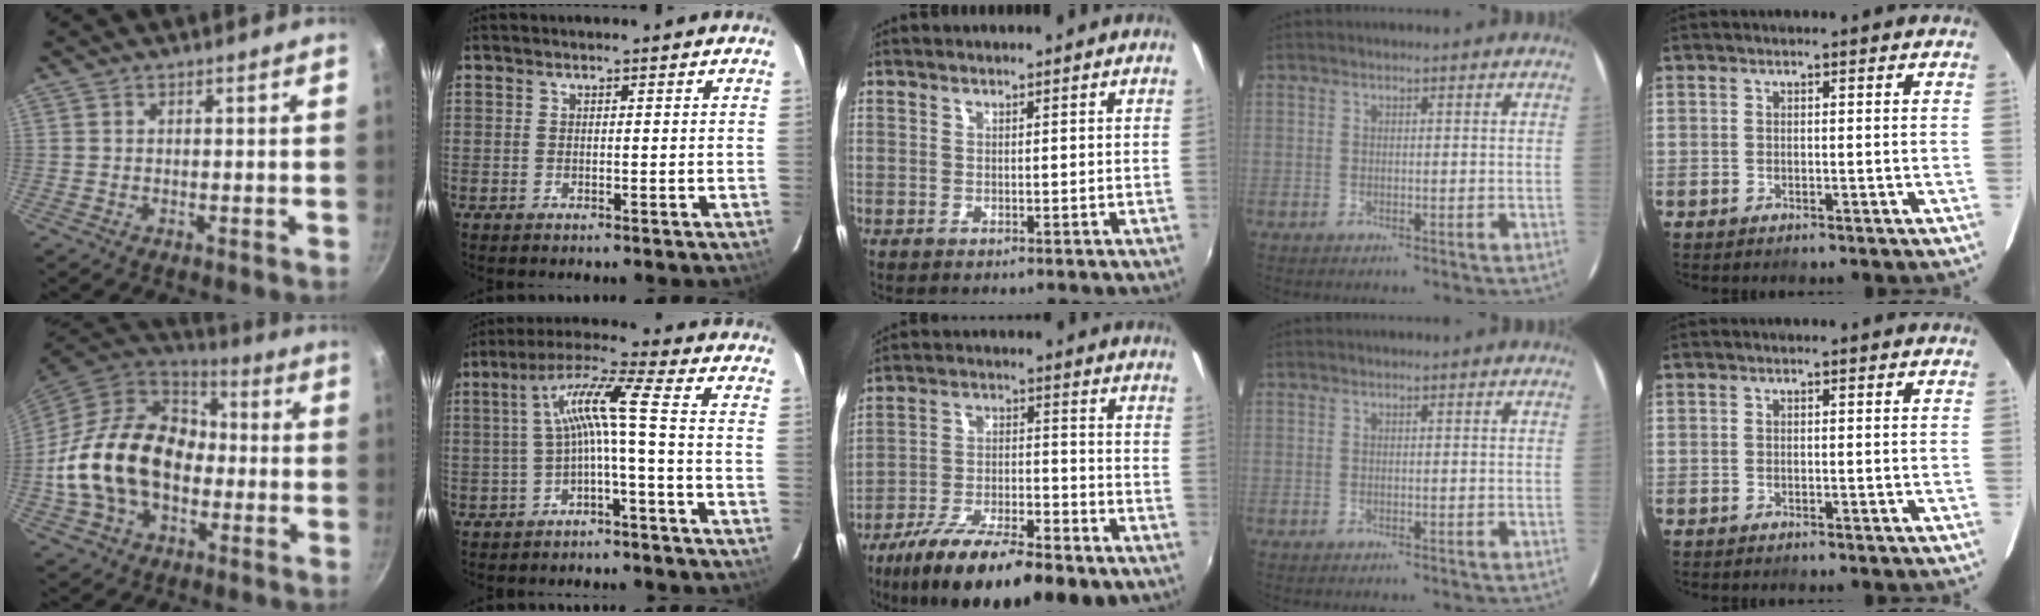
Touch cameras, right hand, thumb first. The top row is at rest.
{"thumb": {"total": 22.8, "force": [-2.4, 16.5, 15.6], "torque": [-0.259, 0.046, -0.044]}, "index": {"total": 7.9, "force": [-1.7, -0.8, 7.7], "torque": [-0.161, 0.015, -0.024]}, "middle": {"total": 20.7, "force": [-14.1, 5.6, 14.1], "torque": [-0.249, -0.038, -0.223]}}